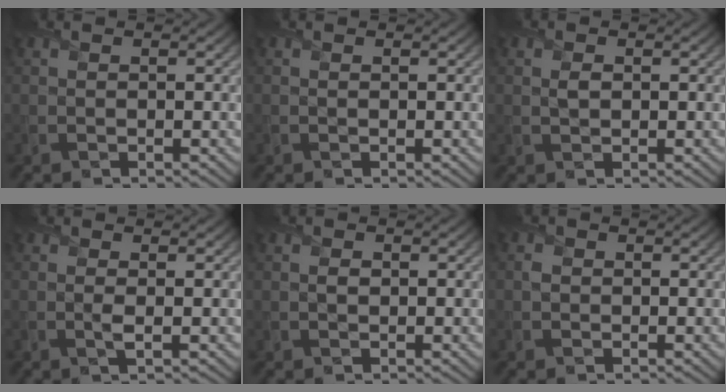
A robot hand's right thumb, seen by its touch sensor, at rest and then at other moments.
{"total": 0.0}
{"total": 0.9, "force": [0.0, 0.7, 0.5], "torque": [-0.010, -0.002, 0.003]}
{"total": 1.0, "force": [-0.2, 0.2, 0.9], "torque": [-0.017, -0.001, -0.005]}
{"total": 0.7, "force": [-0.1, 0.6, 0.3], "torque": [-0.003, -0.002, -0.001]}
{"total": 0.8, "force": [-0.1, 0.8, 0.2], "torque": [-0.003, -0.003, -0.003]}